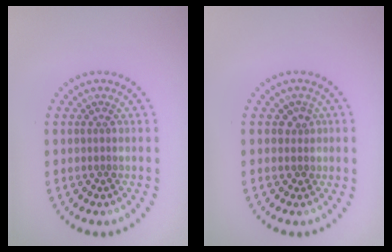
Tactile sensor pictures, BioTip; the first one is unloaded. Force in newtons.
{"total": 1.4, "press": 1.1, "slide": 0.8}